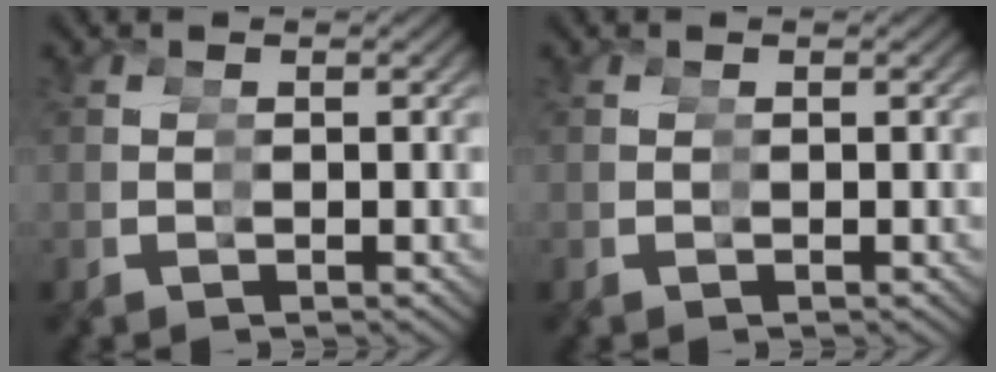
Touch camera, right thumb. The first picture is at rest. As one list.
[{"total": 0.0}]